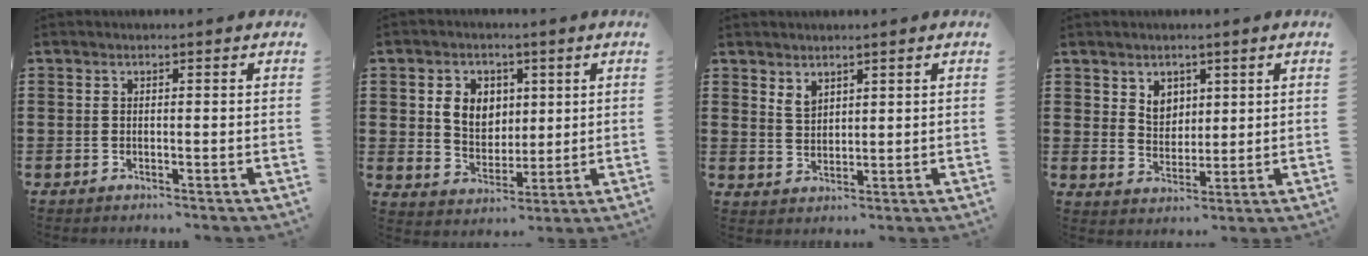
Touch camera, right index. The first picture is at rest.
{"total": 5.9, "force": [1.8, 4.9, 2.6], "torque": [-0.064, 0.014, 0.028]}
{"total": 2.5, "force": [1.9, 1.4, 0.7], "torque": [-0.020, 0.003, 0.037]}
{"total": 4.0, "force": [2.5, 3.0, 1.2], "torque": [-0.037, 0.010, 0.046]}